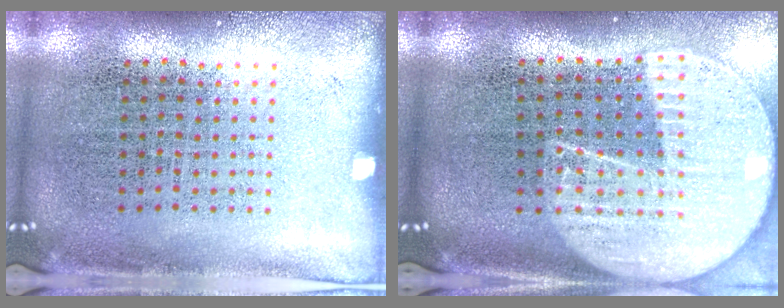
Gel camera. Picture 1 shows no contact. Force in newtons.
{"total": 2.3, "press": 2.0, "slide": 1.1}